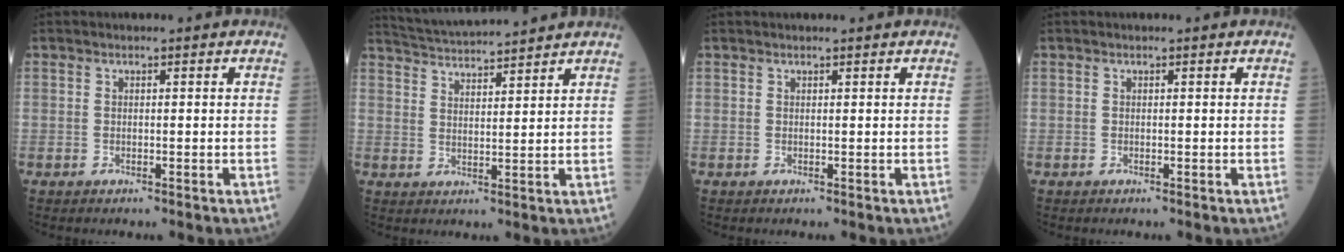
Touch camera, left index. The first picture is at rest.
{"total": 11.1, "force": [10.6, -0.3, 3.3], "torque": [-0.071, 0.023, 0.168]}
{"total": 1.7, "force": [1.6, 0.1, 0.5], "torque": [-0.006, 0.013, 0.023]}
{"total": 0.5, "force": [0.5, 0.0, 0.1], "torque": [-0.004, 0.007, 0.008]}